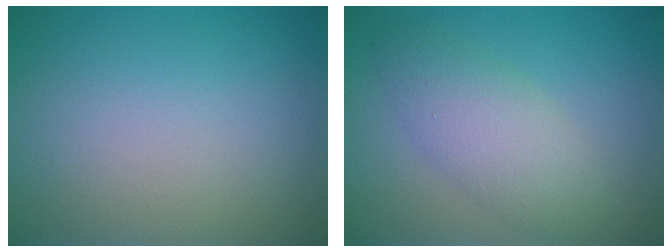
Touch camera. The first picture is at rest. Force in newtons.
{"total": 4.0, "press": 4.0, "slide": 0.2}